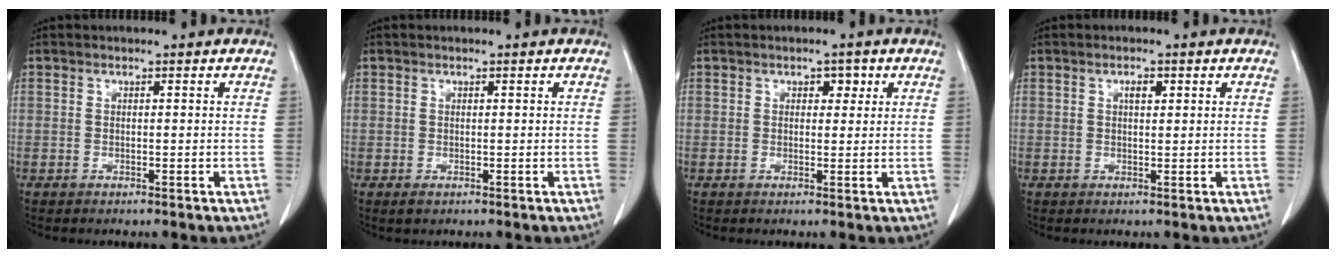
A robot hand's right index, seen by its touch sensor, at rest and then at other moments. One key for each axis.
{"total": 1.0, "fx": -0.3, "fy": 0.8, "fz": 0.4, "tx": -0.001, "ty": 0.003, "tz": 0.000}
{"total": 1.9, "fx": 0.8, "fy": 1.2, "fz": 1.2, "tx": -0.013, "ty": 0.005, "tz": 0.009}
{"total": 1.6, "fx": 0.6, "fy": 0.6, "fz": 1.3, "tx": -0.023, "ty": 0.000, "tz": 0.009}